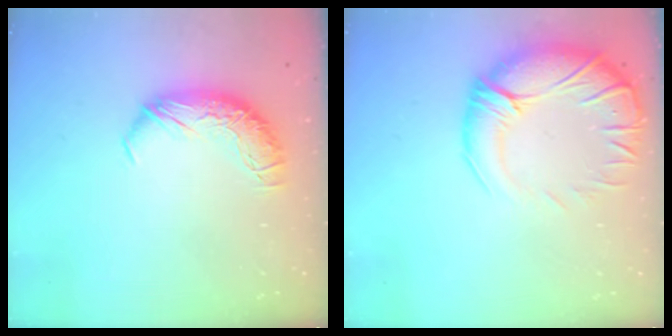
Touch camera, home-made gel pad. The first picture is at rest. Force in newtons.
{"total": 7.6, "press": 5.9, "slide": 4.8}